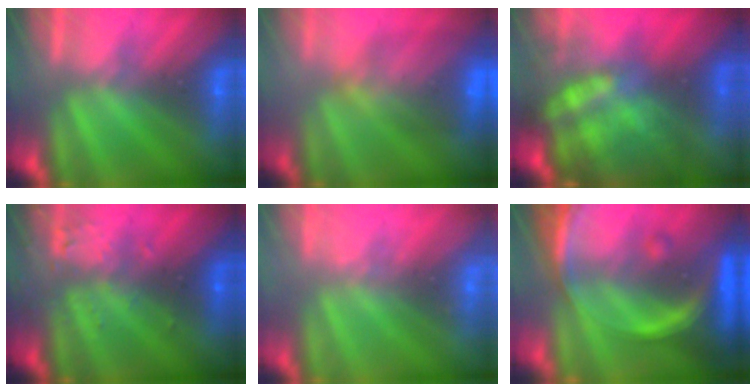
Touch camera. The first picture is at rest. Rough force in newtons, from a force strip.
{"total": 5.9}
{"total": 13.2}
{"total": 3.3}
{"total": 2.3}
{"total": 9.2}